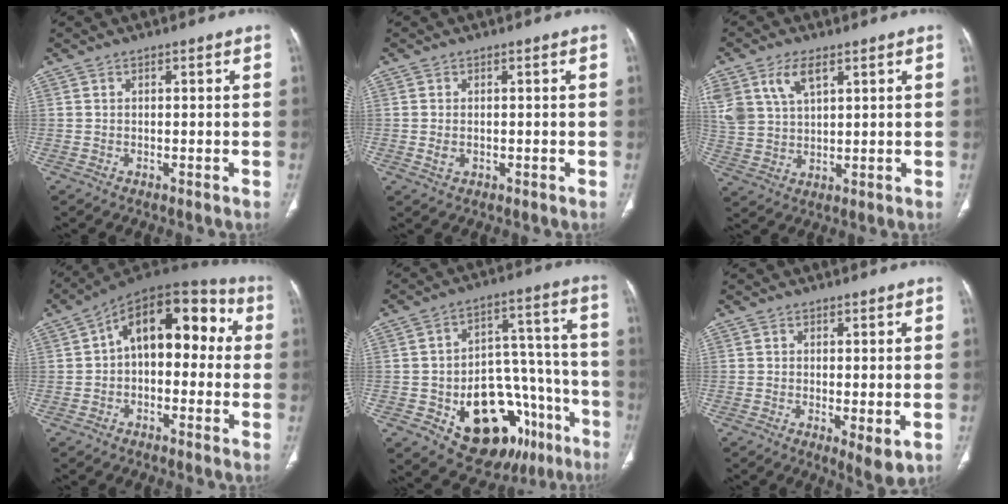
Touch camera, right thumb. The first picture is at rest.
{"total": 1.9, "force": [-0.2, 1.4, 1.3], "torque": [-0.028, 0.002, -0.001]}
{"total": 9.9, "force": [4.9, 5.6, 6.6], "torque": [-0.135, -0.008, 0.105]}
{"total": 15.8, "force": [1.7, 9.4, 12.6], "torque": [-0.138, 0.055, 0.011]}
{"total": 23.7, "force": [-10.5, 14.2, 15.7], "torque": [-0.169, 0.082, -0.137]}
{"total": 4.7, "force": [-1.1, 1.5, 4.3], "torque": [-0.069, -0.016, -0.015]}